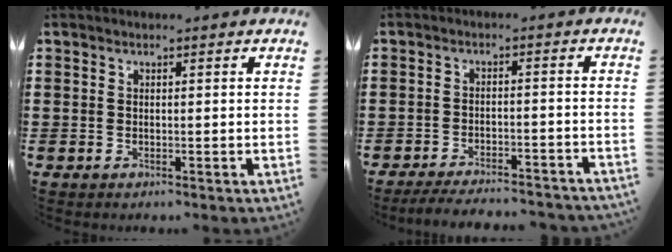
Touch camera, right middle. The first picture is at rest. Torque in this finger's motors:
{"motor_torque": [0.78, 0.00, 0.17, 0.05]}